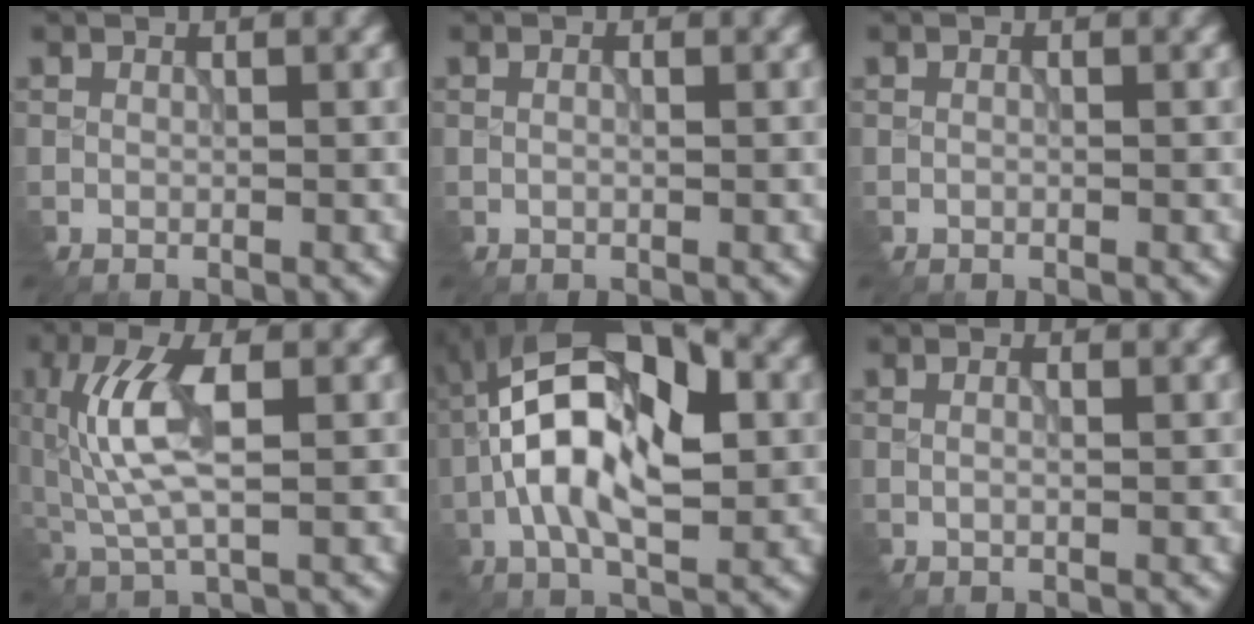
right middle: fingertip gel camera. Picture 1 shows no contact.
{"total": 0.9, "force": [-0.2, 0.5, 0.8], "torque": [-0.005, -0.002, -0.008]}
{"total": 0.5, "force": [-0.4, 0.2, 0.3], "torque": [-0.003, -0.003, -0.005]}
{"total": 6.5, "force": [0.2, 2.5, 6.0], "torque": [-0.128, 0.006, 0.006]}
{"total": 12.5, "force": [-1.3, 5.9, 10.9], "torque": [-0.180, 0.028, -0.030]}
{"total": 1.2, "force": [-0.1, 0.6, 1.0], "torque": [-0.008, -0.002, -0.007]}